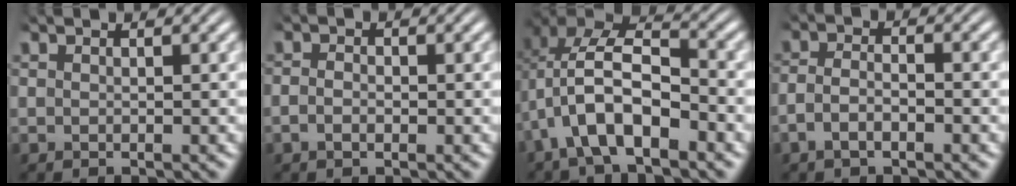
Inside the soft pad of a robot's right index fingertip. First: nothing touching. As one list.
[{"total": 1.1, "force": [-0.6, 0.6, 0.7], "torque": [-0.018, -0.002, -0.014]}, {"total": 8.5, "force": [0.0, 6.1, 5.9], "torque": [-0.123, -0.014, -0.008]}, {"total": 2.8, "force": [-1.5, 1.6, 1.8], "torque": [-0.045, -0.002, -0.026]}]